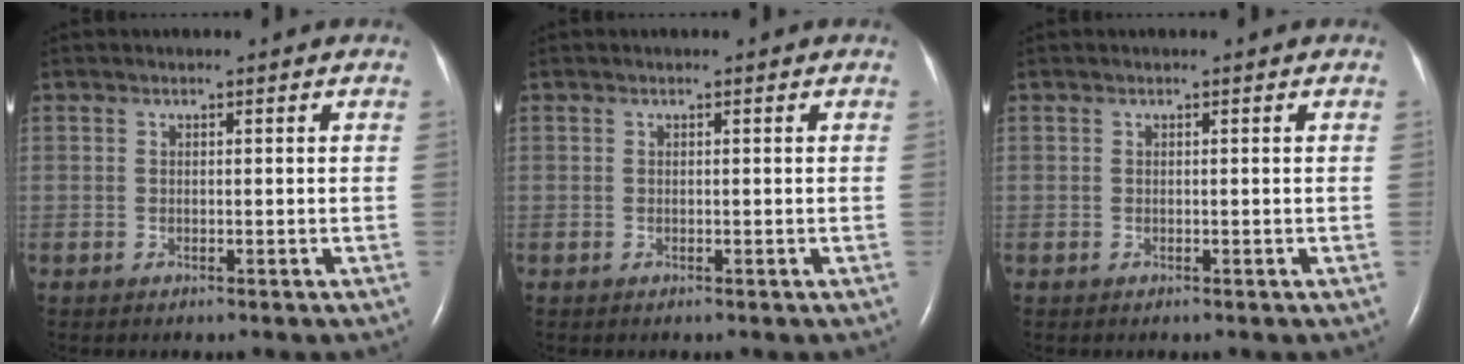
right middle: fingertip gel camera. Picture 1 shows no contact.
{"total": 0.0}
{"total": 0.0}